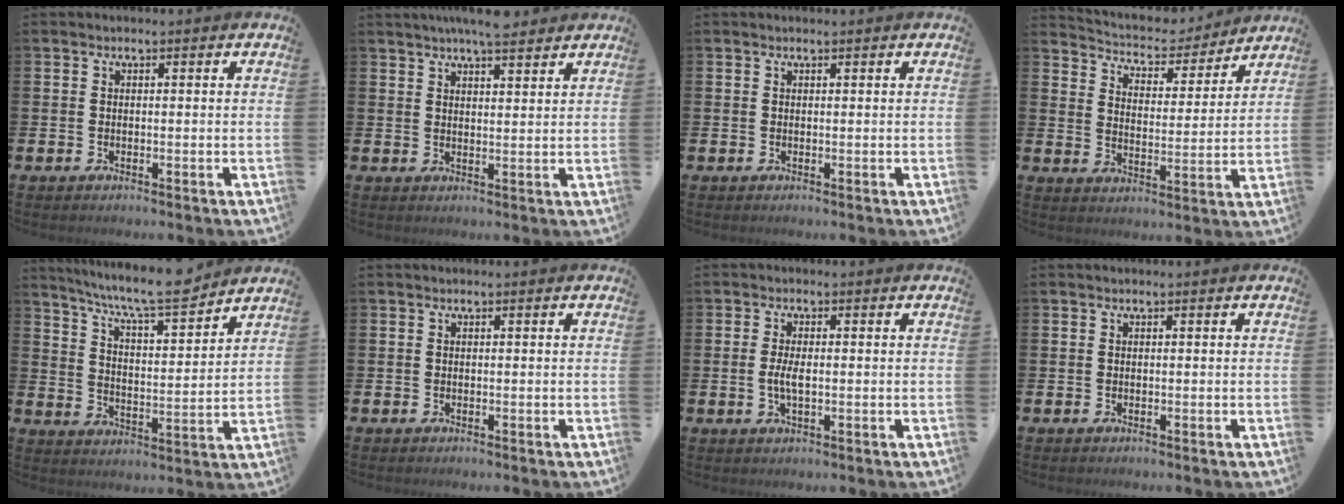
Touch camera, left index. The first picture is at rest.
{"total": 5.2, "force": [4.9, 0.5, 1.7], "torque": [-0.033, -0.018, 0.086]}
{"total": 0.0}
{"total": 5.2, "force": [4.9, 1.5, 0.4], "torque": [-0.036, -0.047, 0.080]}
{"total": 9.1, "force": [8.4, 0.7, 3.5], "torque": [-0.082, -0.055, 0.145]}
{"total": 0.0}
{"total": 2.8, "force": [-0.2, 1.1, 2.6], "torque": [-0.055, -0.002, -0.007]}
{"total": 0.0}